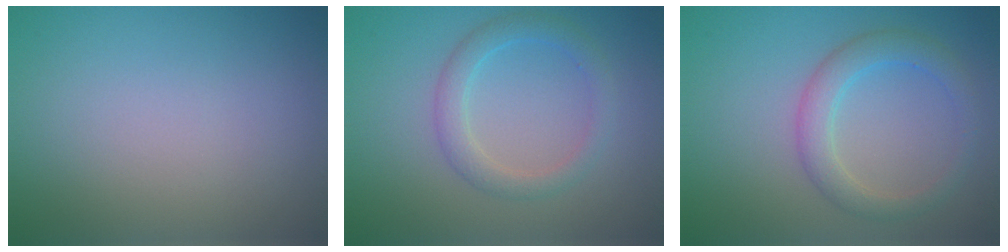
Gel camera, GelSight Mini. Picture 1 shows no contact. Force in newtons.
{"total": 2.6, "press": 2.6, "slide": 0.1}
{"total": 3.1, "press": 3.1, "slide": 0.1}